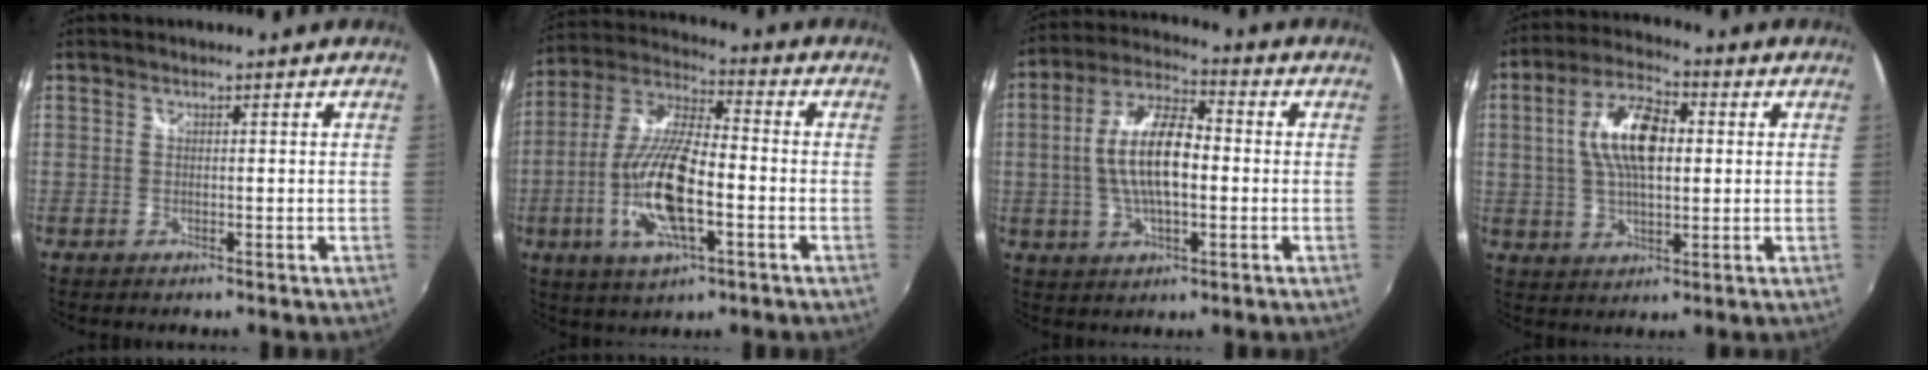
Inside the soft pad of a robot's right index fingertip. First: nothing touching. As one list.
[{"total": 16.0, "force": [-4.4, 5.3, 14.4], "torque": [-0.299, -0.009, -0.084]}, {"total": 12.5, "force": [-0.7, 4.9, 11.4], "torque": [-0.228, 0.012, -0.016]}, {"total": 12.0, "force": [1.7, 5.5, 10.5], "torque": [-0.201, 0.018, 0.026]}]